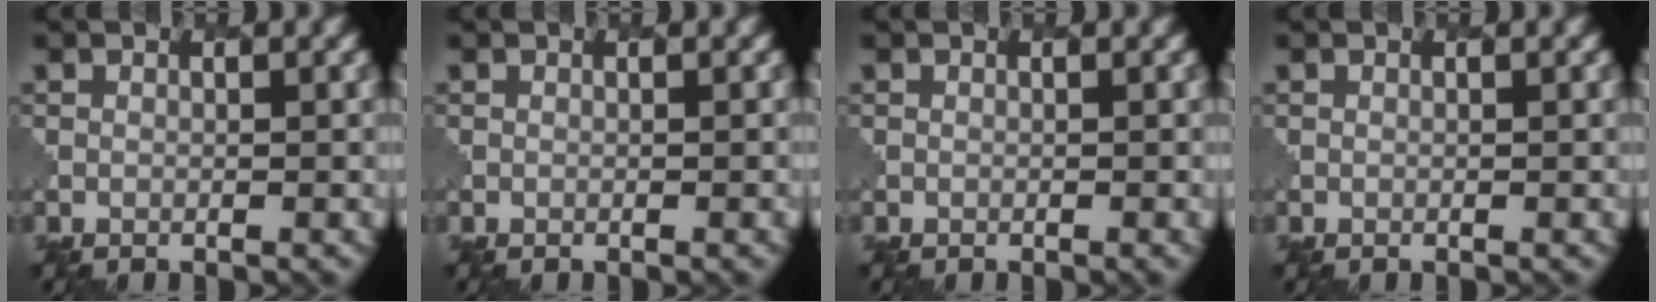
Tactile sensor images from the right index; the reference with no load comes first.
{"total": 0.7, "force": [-0.2, 0.3, 0.6], "torque": [-0.001, 0.001, -0.002]}
{"total": 0.6, "force": [-0.2, 0.2, 0.5], "torque": [-0.002, 0.000, -0.001]}
{"total": 0.0}